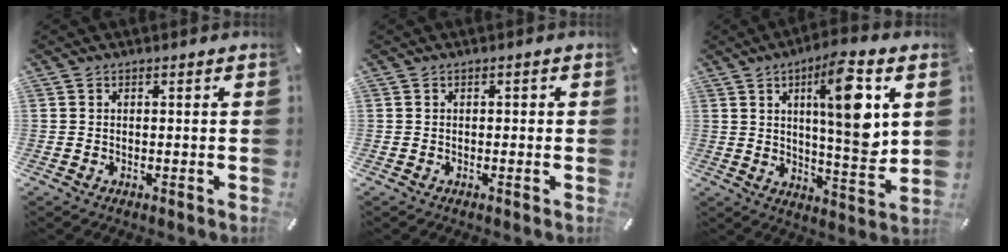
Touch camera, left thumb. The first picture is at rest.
{"total": 0.5, "force": [-0.2, 0.4, 0.2], "torque": [-0.003, 0.002, -0.006]}
{"total": 15.5, "force": [5.4, 3.5, 14.0], "torque": [-0.207, -0.027, 0.078]}